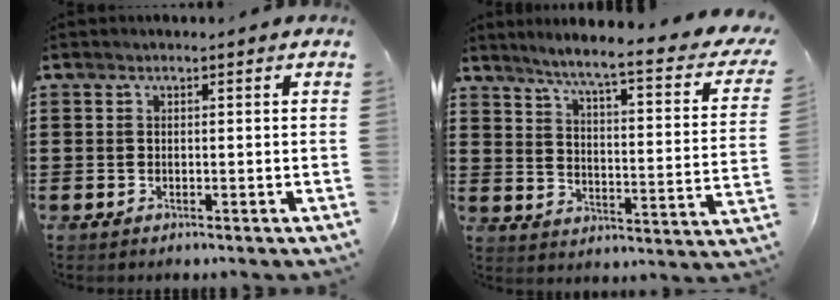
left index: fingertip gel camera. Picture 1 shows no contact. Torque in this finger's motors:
{"motor_torque": [2.14, 0.00, 0.43, 0.09]}